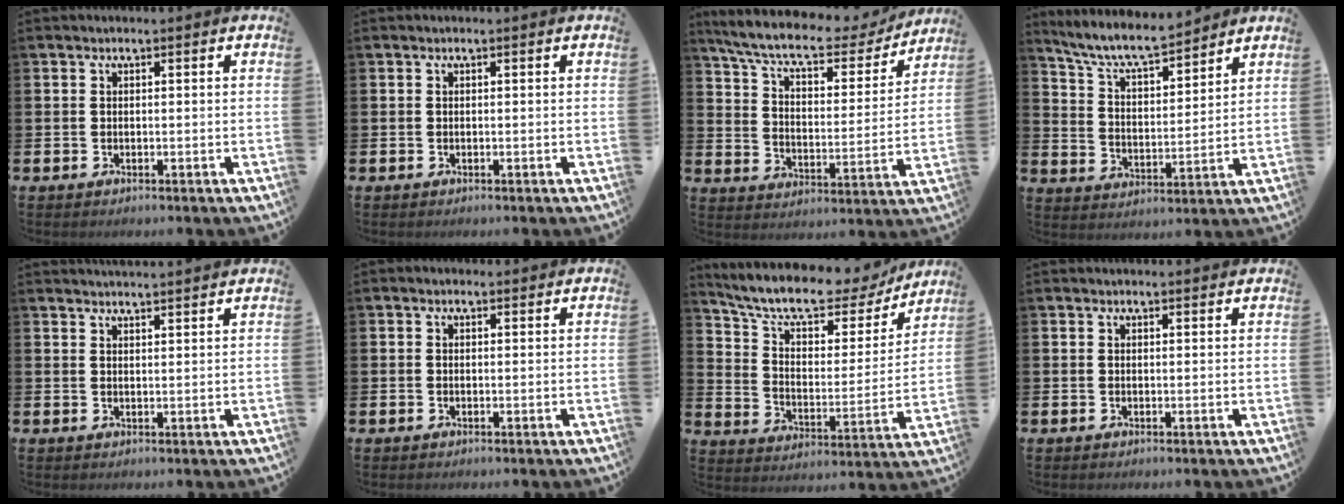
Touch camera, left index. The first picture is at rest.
{"total": 0.0}
{"total": 9.1, "force": [7.9, 2.1, 3.9], "torque": [-0.101, -0.050, 0.130]}
{"total": 7.8, "force": [7.1, 1.3, 2.9], "torque": [-0.083, -0.043, 0.124]}
{"total": 2.6, "force": [2.6, -0.3, -0.1], "torque": [0.002, -0.016, 0.046]}
{"total": 0.7, "force": [0.4, 0.4, 0.3], "torque": [0.007, -0.001, 0.004]}
{"total": 10.7, "force": [9.1, 3.2, 4.6], "torque": [-0.112, -0.062, 0.154]}
{"total": 1.0, "force": [1.0, 0.1, 0.1], "torque": [0.010, -0.003, 0.016]}